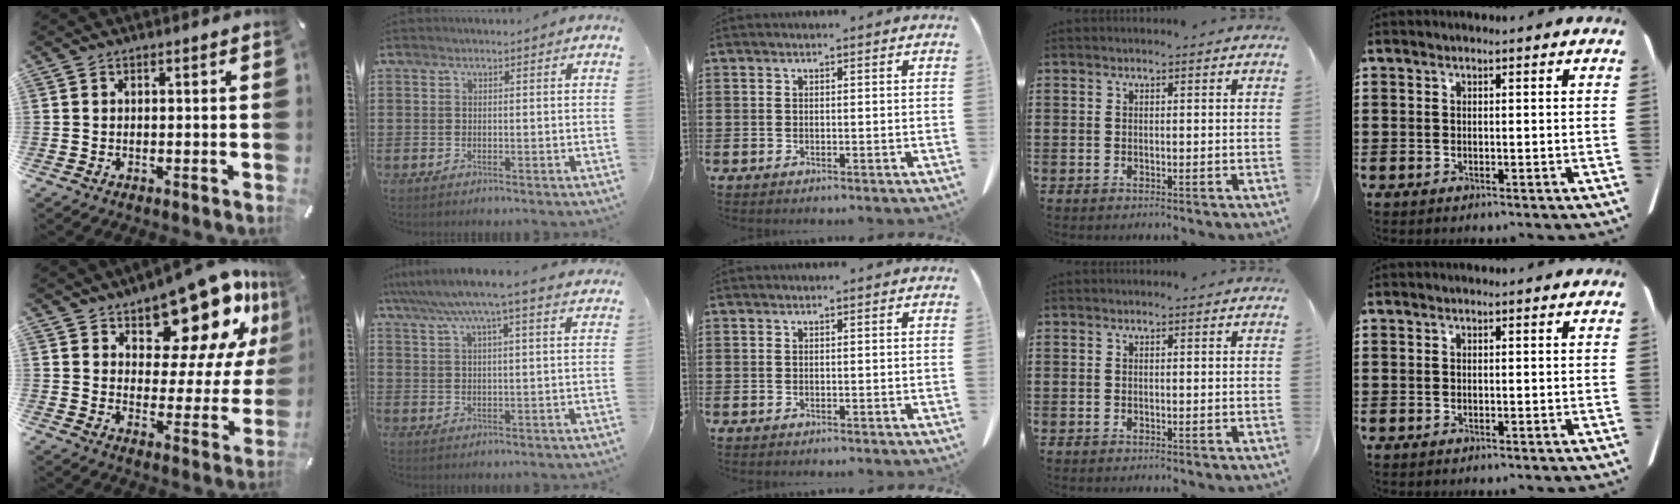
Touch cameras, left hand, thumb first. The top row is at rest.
{"thumb": {"total": 17.9, "force": [13.8, 7.9, 8.3], "torque": [-0.112, -0.115, 0.234]}, "index": {"total": 7.1, "force": [5.6, -0.1, 4.3], "torque": [-0.101, -0.019, 0.096]}}